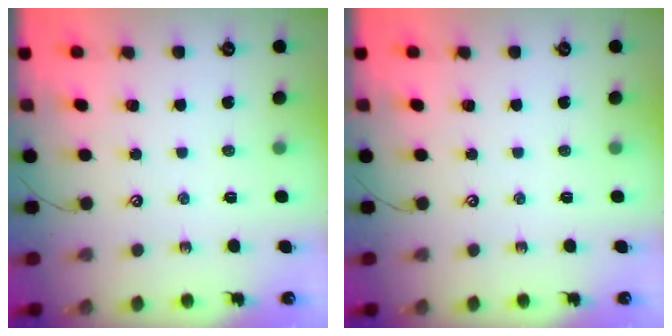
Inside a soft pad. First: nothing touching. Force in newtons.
{"total": 0.0}